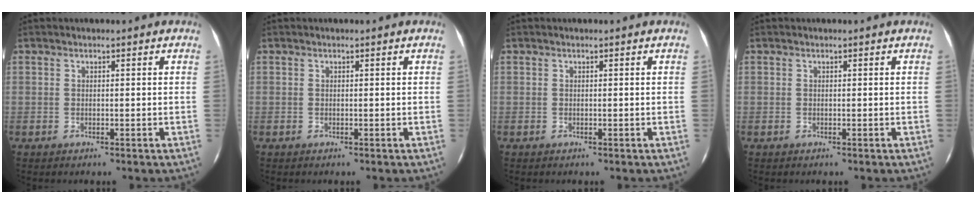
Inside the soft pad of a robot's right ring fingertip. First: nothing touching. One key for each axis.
{"total": 0.0}
{"total": 0.0}
{"total": 0.0}